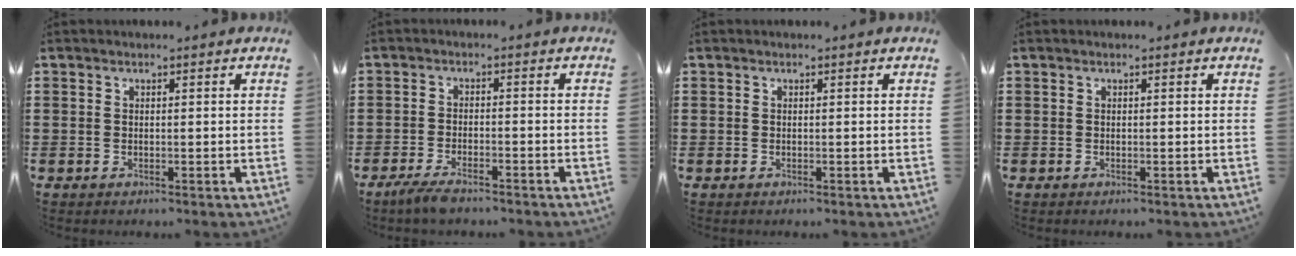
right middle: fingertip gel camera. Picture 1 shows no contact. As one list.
[{"total": 3.2, "force": [-2.7, 0.4, 1.6], "torque": [-0.049, -0.009, -0.057]}, {"total": 0.0}, {"total": 0.0}]